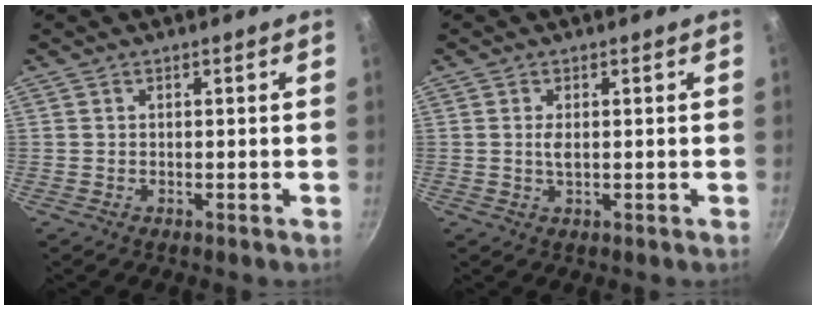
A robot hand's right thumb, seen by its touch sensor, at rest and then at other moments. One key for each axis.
{"total": 1.8, "fx": 0.2, "fy": 0.7, "fz": 1.6, "tx": -0.035, "ty": -0.002, "tz": 0.005}